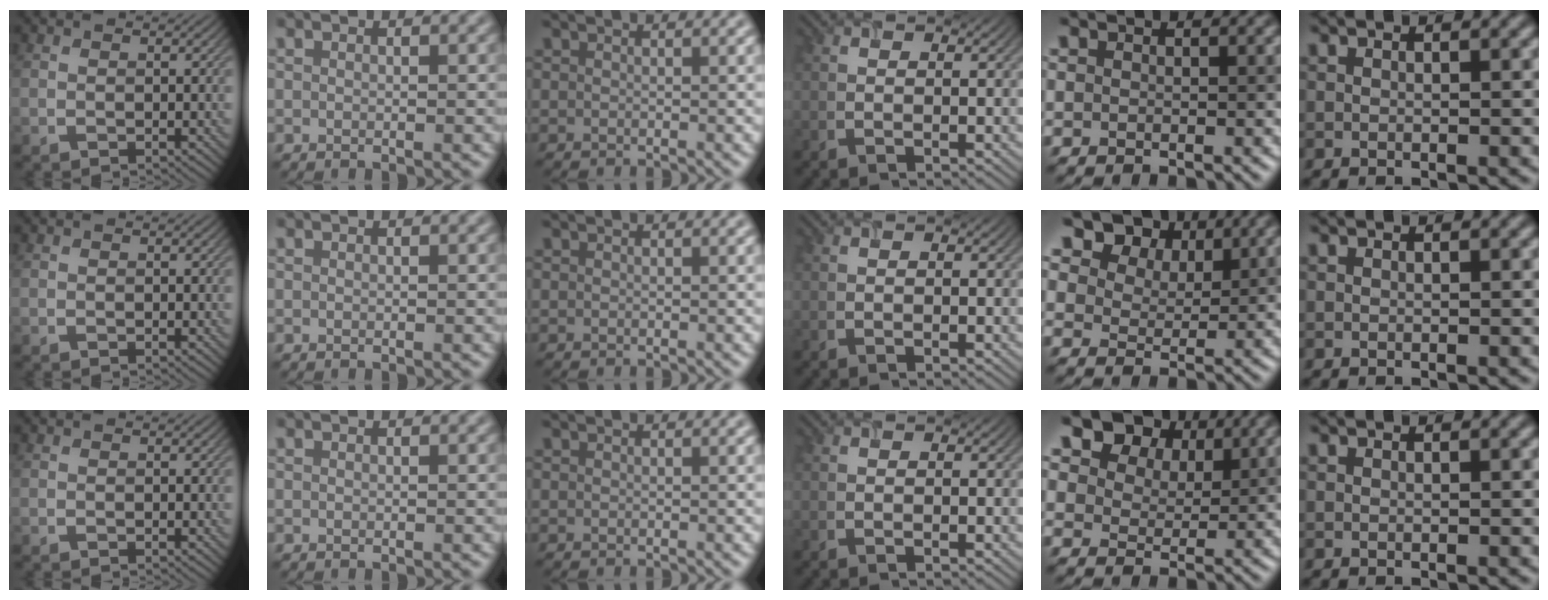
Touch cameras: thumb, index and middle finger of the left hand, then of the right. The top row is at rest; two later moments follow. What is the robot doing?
{"motion": "insert", "object": "airpods case & airpods"}